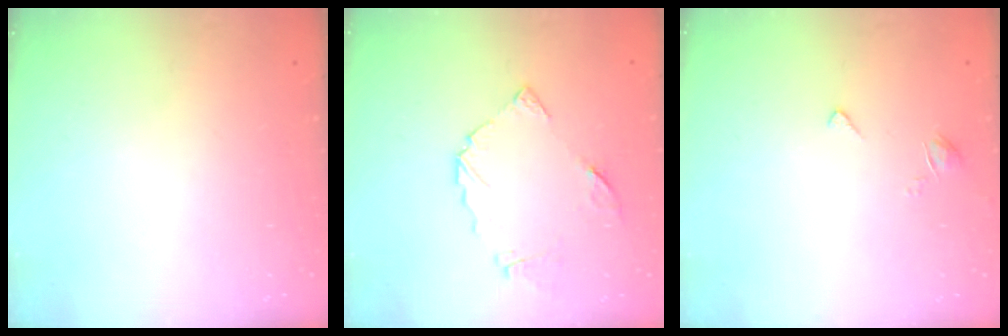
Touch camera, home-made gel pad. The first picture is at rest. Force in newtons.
{"total": 9.0, "press": 9.0, "slide": 1.0}
{"total": 2.9, "press": 2.8, "slide": 0.4}